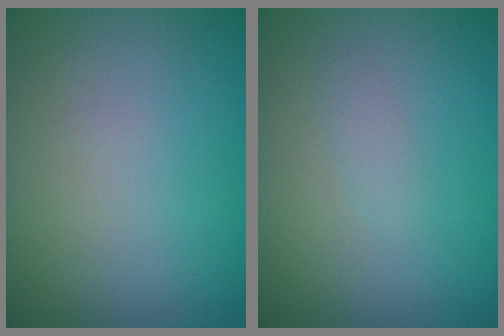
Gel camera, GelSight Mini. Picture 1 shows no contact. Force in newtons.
{"total": 0.8, "press": 0.8, "slide": 0.1}